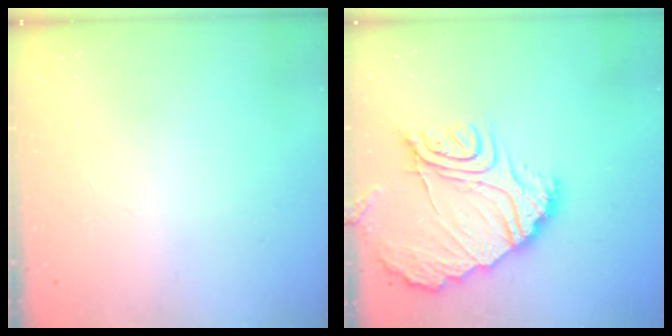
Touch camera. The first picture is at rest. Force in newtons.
{"total": 16.3, "press": 16.2, "slide": 1.7}